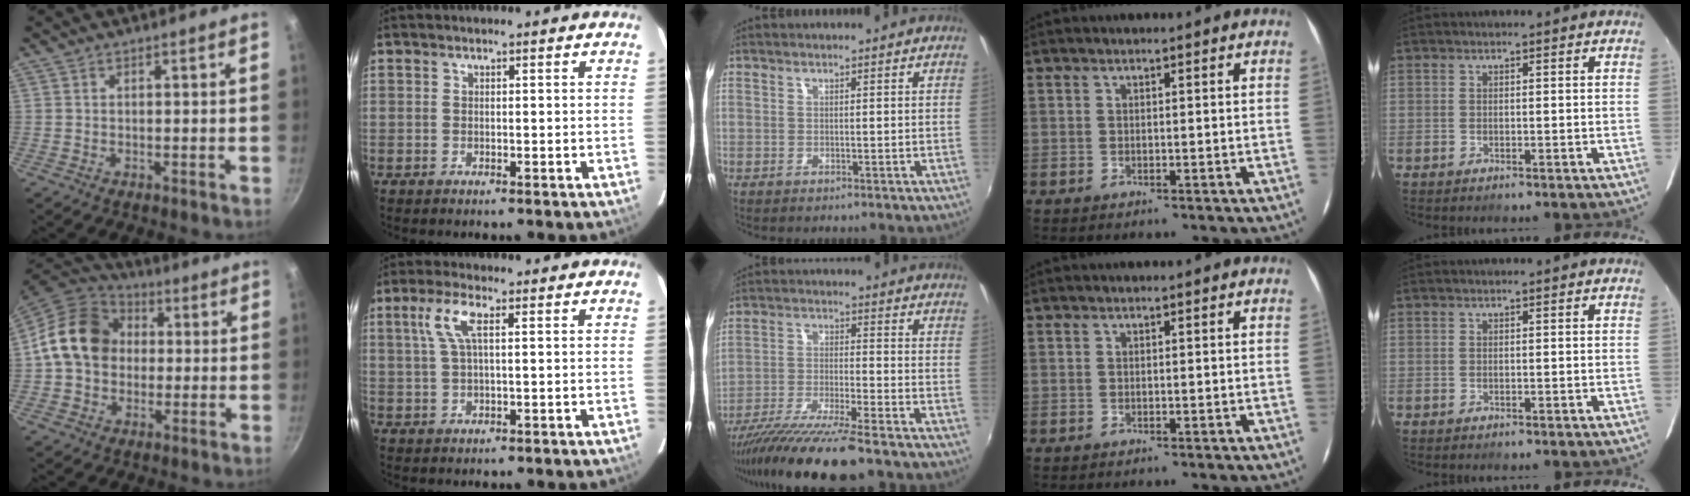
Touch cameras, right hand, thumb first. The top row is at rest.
{"thumb": {"total": 15.3, "force": [1.5, 12.5, 8.7], "torque": [-0.124, 0.029, 0.013]}, "index": {"total": 5.4, "force": [1.7, 1.3, 5.0], "torque": [-0.103, 0.008, 0.035]}, "middle": {"total": 14.7, "force": [-12.2, 0.0, 8.2], "torque": [-0.167, -0.041, -0.214]}}